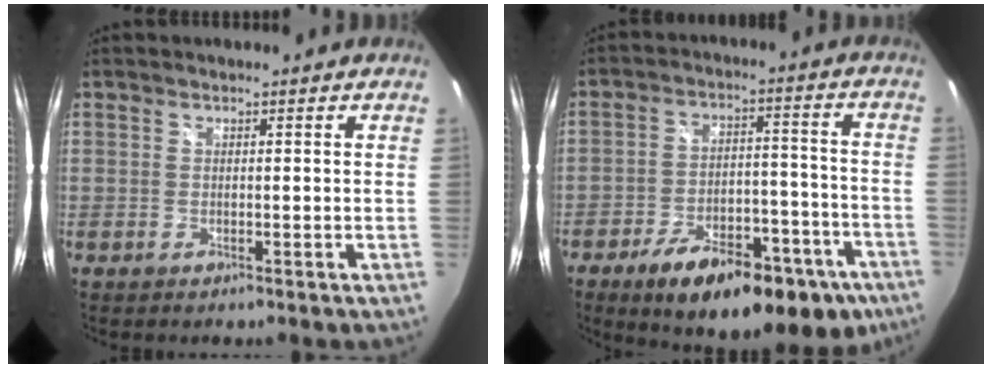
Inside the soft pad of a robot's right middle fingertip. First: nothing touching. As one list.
[{"total": 23.2, "force": [-14.8, 9.9, 15.0], "torque": [-0.233, -0.006, -0.191]}]